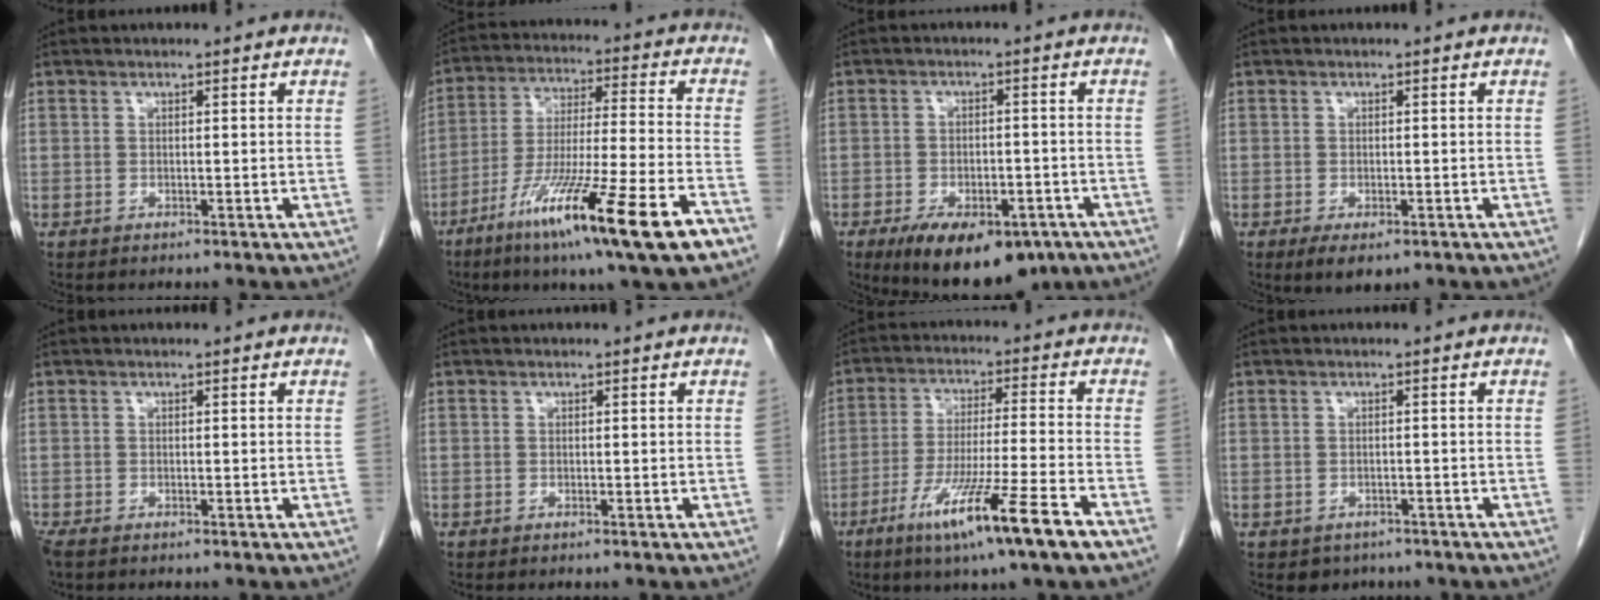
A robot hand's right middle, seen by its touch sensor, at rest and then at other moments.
{"total": 19.1, "force": [-10.8, -0.1, 15.8], "torque": [-0.270, -0.054, -0.187]}
{"total": 13.0, "force": [-8.5, 5.8, 8.0], "torque": [-0.128, -0.008, -0.122]}
{"total": 3.5, "force": [-2.1, 1.4, 2.5], "torque": [-0.041, -0.008, -0.026]}
{"total": 1.8, "force": [-1.4, 0.7, 0.9], "torque": [-0.023, -0.006, -0.025]}
{"total": 0.0}
{"total": 13.0, "force": [-7.4, -1.0, 10.6], "torque": [-0.196, -0.035, -0.130]}
{"total": 2.6, "force": [-1.9, 1.7, 0.2], "torque": [-0.009, 0.004, -0.023]}